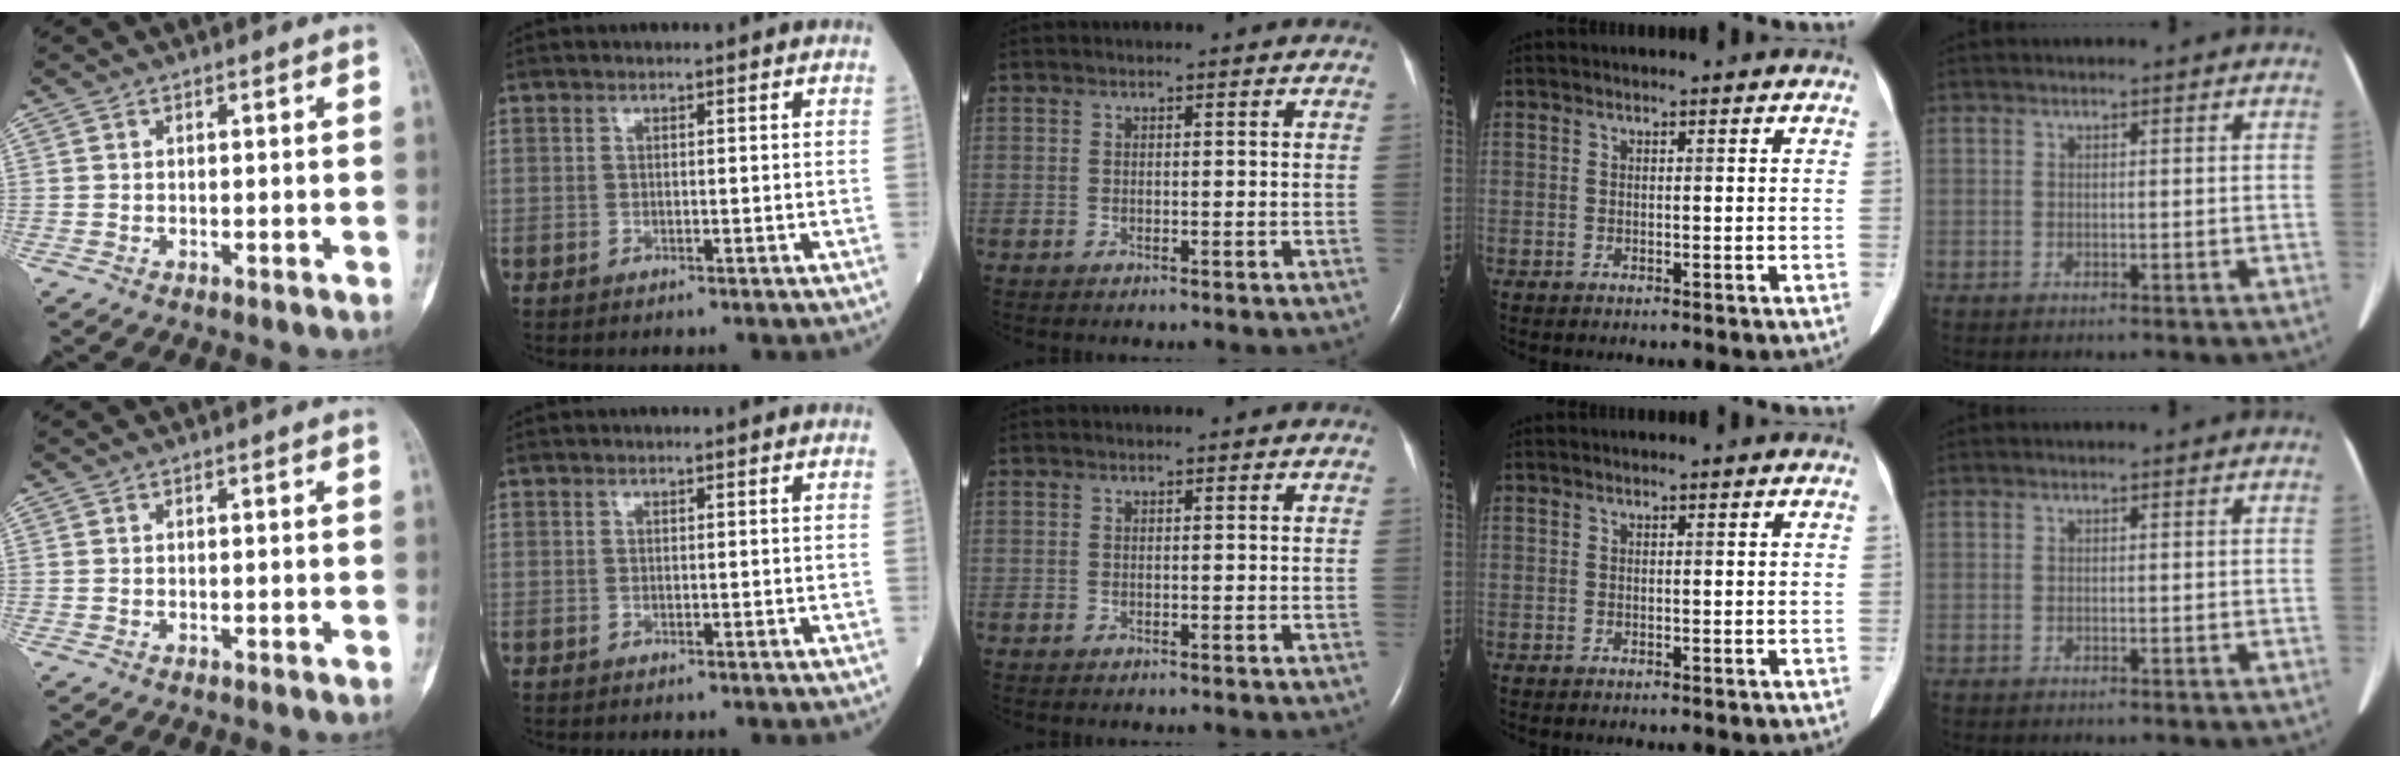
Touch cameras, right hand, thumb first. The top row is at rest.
{}